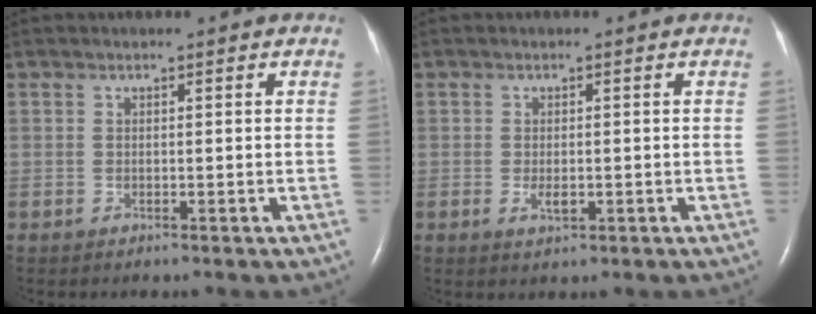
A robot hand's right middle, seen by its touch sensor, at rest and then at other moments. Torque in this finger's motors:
{"motor_torque": [0.35, 0.14, 0.18, 0.02]}